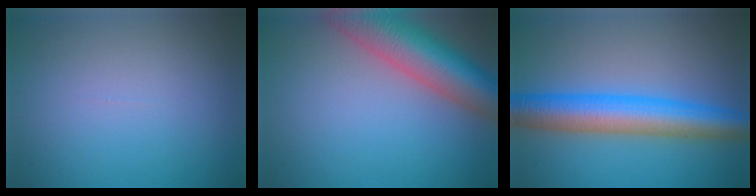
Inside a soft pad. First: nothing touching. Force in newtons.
{"total": 10.1, "press": 10.1, "slide": 0.7}
{"total": 7.7, "press": 7.7, "slide": 0.0}